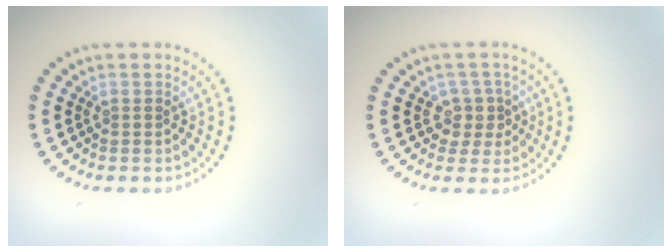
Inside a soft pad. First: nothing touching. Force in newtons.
{"total": 2.2, "press": 1.9, "slide": 1.1}